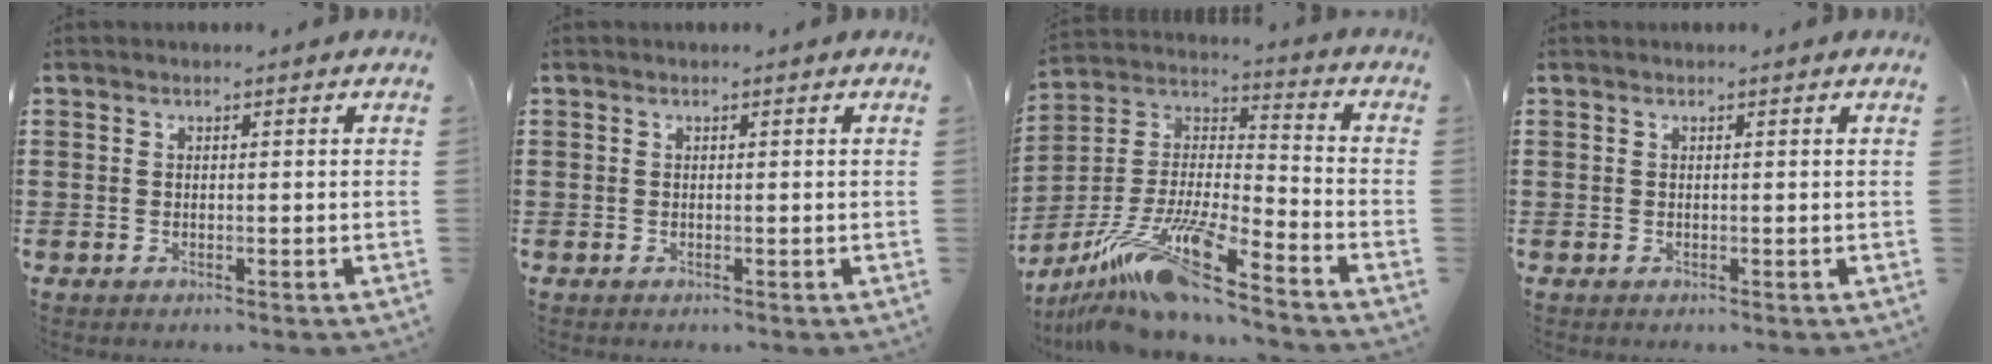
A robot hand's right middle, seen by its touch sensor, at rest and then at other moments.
{"total": 0.0}
{"total": 14.9, "force": [-11.4, 1.3, 9.6], "torque": [-0.208, 0.001, -0.224]}
{"total": 0.0}